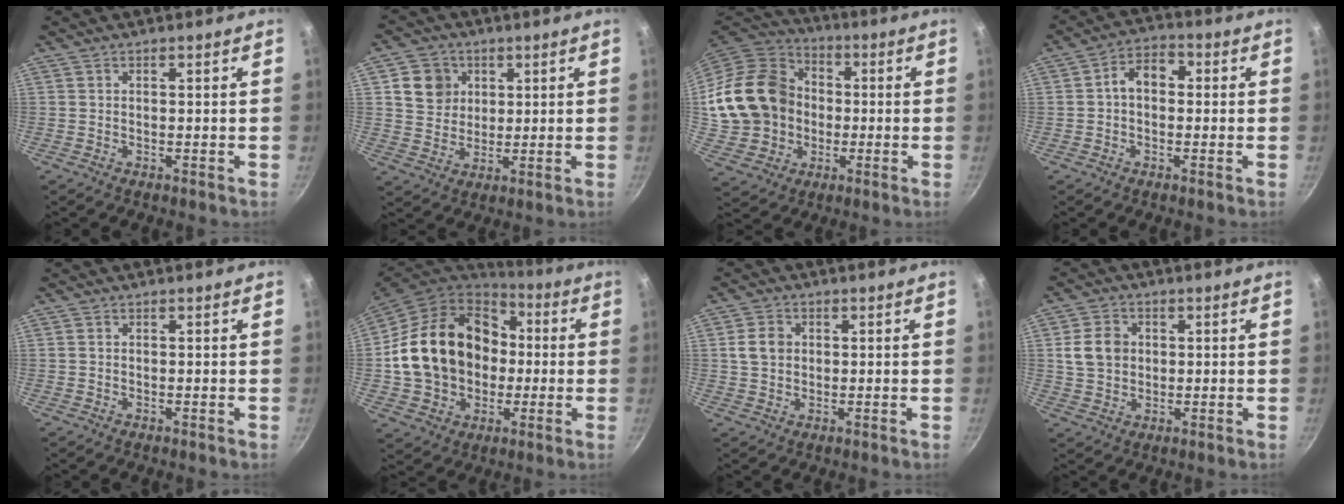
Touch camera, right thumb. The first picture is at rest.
{"total": 7.9, "force": [2.4, 7.0, 2.6], "torque": [-0.012, -0.002, 0.044]}
{"total": 20.1, "force": [0.5, 17.1, 10.6], "torque": [-0.185, 0.037, 0.021]}
{"total": 6.0, "force": [0.2, 4.3, 4.2], "torque": [-0.046, 0.019, -0.010]}
{"total": 0.0}
{"total": 22.4, "force": [0.5, 17.9, 13.5], "torque": [-0.219, 0.043, 0.019]}
{"total": 4.5, "force": [0.6, 3.8, 2.5], "torque": [-0.032, 0.005, 0.007]}
{"total": 6.2, "force": [0.9, 5.0, 3.5], "torque": [-0.049, 0.006, 0.013]}